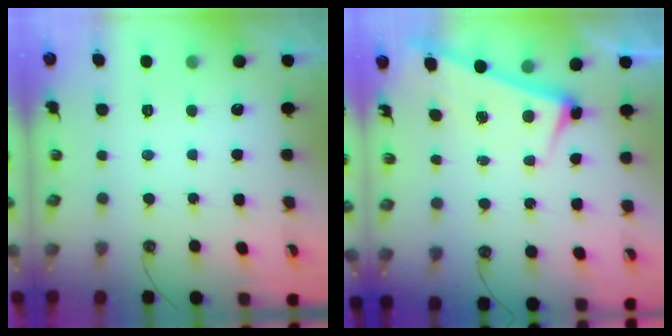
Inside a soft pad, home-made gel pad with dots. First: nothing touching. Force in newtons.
{"total": 2.6, "press": 2.5, "slide": 0.6}